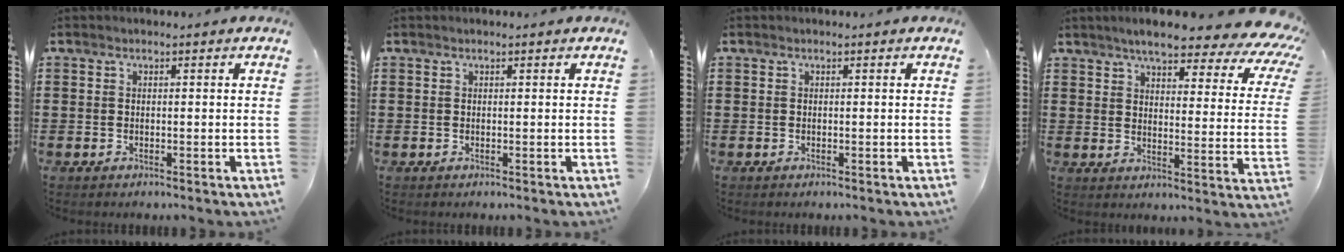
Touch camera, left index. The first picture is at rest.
{"total": 0.0}
{"total": 0.0}
{"total": 7.1, "force": [5.9, 1.1, 3.8], "torque": [-0.082, -0.035, 0.096]}